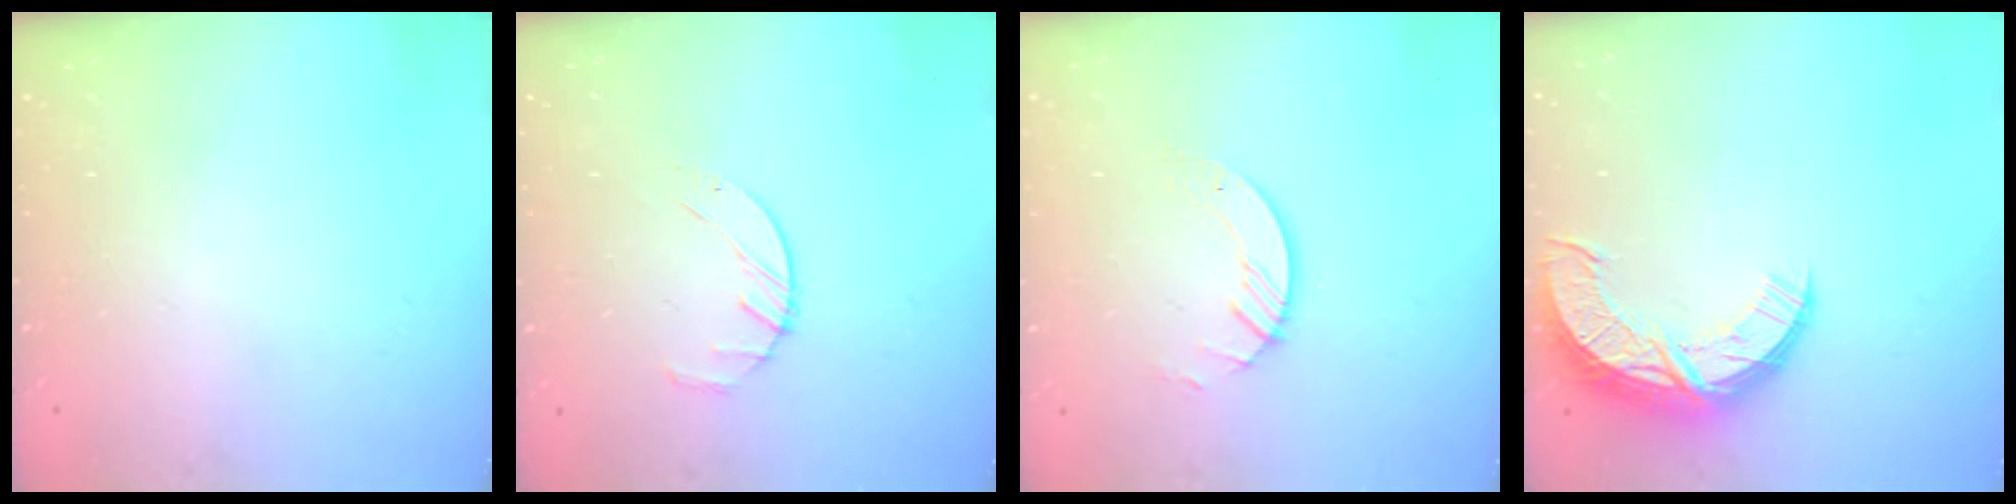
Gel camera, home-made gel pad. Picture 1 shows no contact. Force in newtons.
{"total": 2.5, "press": 2.5, "slide": 0.4}
{"total": 3.0, "press": 3.0, "slide": 0.3}
{"total": 12.8, "press": 12.7, "slide": 0.9}